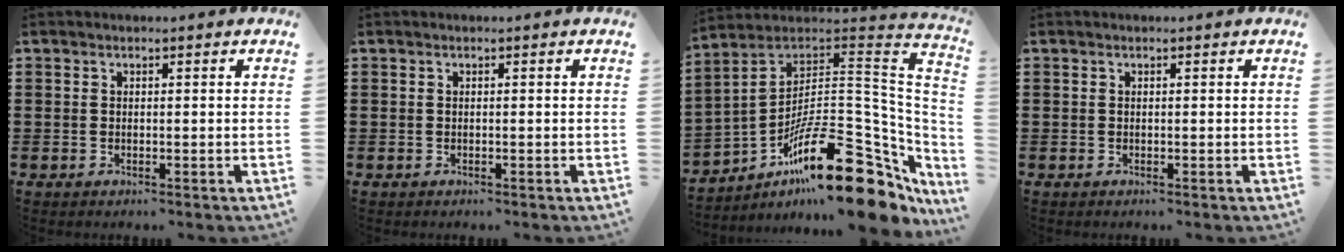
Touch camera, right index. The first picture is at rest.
{"total": 0.0}
{"total": 22.0, "force": [-12.0, 6.8, 17.1], "torque": [-0.273, 0.023, -0.201]}
{"total": 0.0}